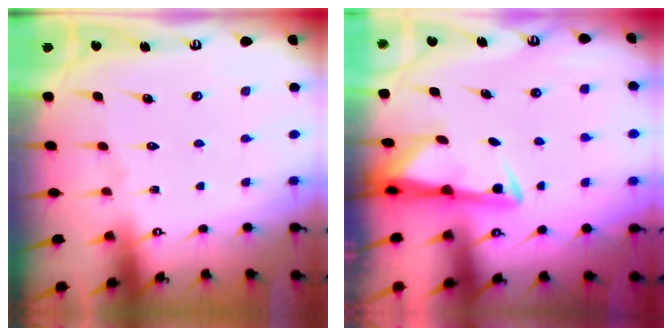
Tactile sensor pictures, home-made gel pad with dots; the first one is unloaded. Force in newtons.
{"total": 2.9, "press": 2.9, "slide": 0.6}